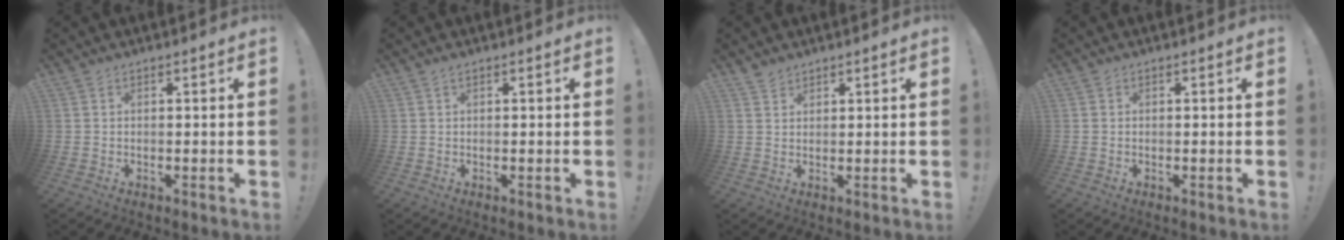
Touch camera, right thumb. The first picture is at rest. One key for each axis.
{"total": 0.7, "fx": 0.5, "fy": 0.0, "fz": 0.5, "tx": -0.003, "ty": -0.003, "tz": 0.007}
{"total": 2.2, "fx": 1.9, "fy": 1.0, "fz": 0.2, "tx": -0.005, "ty": -0.010, "tz": 0.038}
{"total": 0.5, "fx": 0.0, "fy": 0.5, "fz": 0.1, "tx": -0.005, "ty": 0.004, "tz": 0.001}